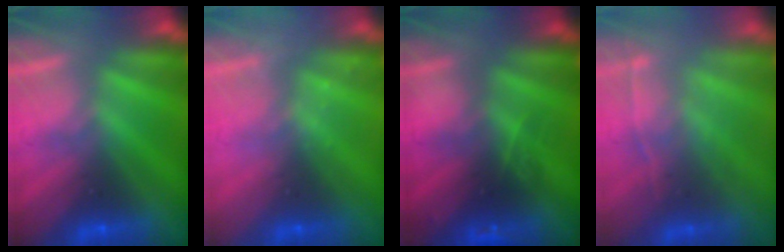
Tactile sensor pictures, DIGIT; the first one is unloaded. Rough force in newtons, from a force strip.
{"total": 2.2}
{"total": 2.9}
{"total": 1.9}